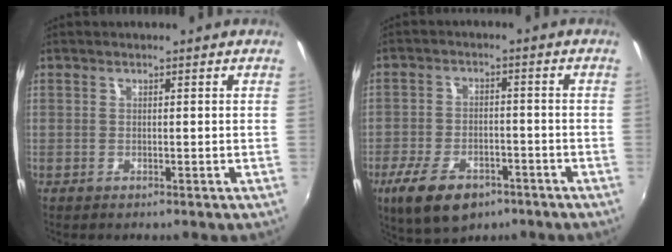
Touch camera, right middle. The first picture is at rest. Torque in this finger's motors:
{"motor_torque": [1.18, -0.96, 0.21, 0.12]}